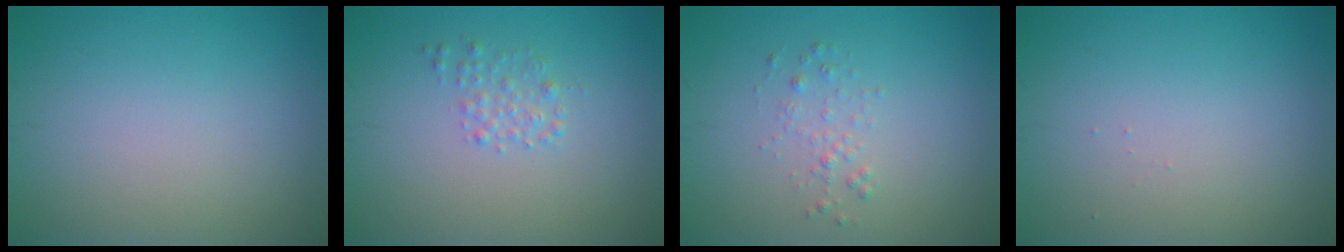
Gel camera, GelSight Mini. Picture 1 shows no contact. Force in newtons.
{"total": 1.4, "press": 1.4, "slide": 0.1}
{"total": 1.1, "press": 1.1, "slide": 0.1}
{"total": 0.0}